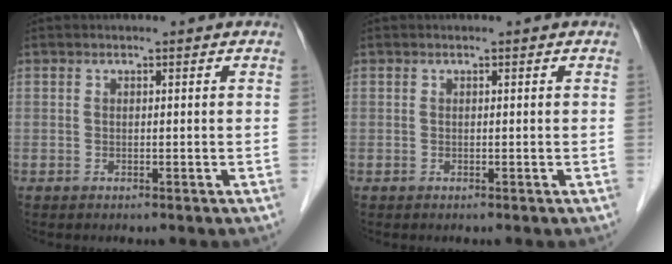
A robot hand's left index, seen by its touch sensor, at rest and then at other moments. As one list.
[{"total": 0.0}]